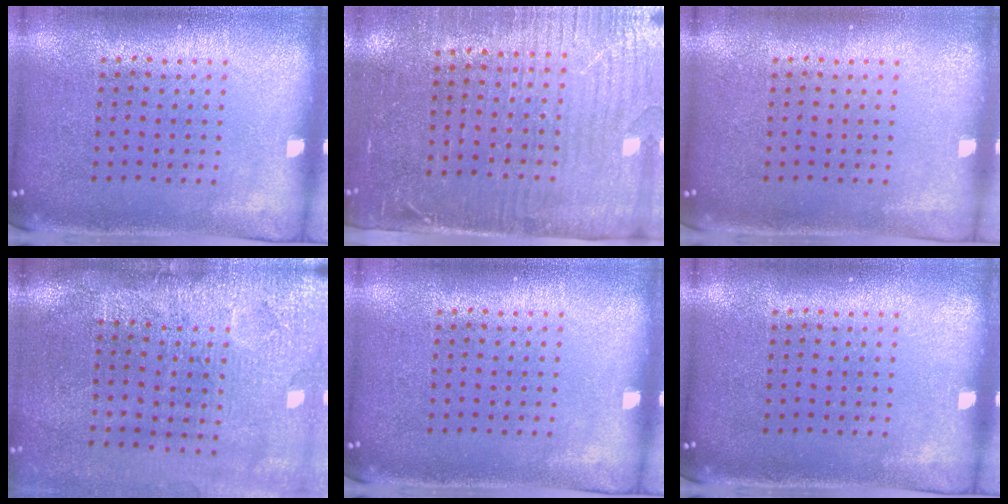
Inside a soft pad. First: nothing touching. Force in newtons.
{"total": 3.6, "press": 3.2, "slide": 1.7}
{"total": 0.0}
{"total": 4.5, "press": 3.7, "slide": 2.7}
{"total": 0.0}
{"total": 0.0}